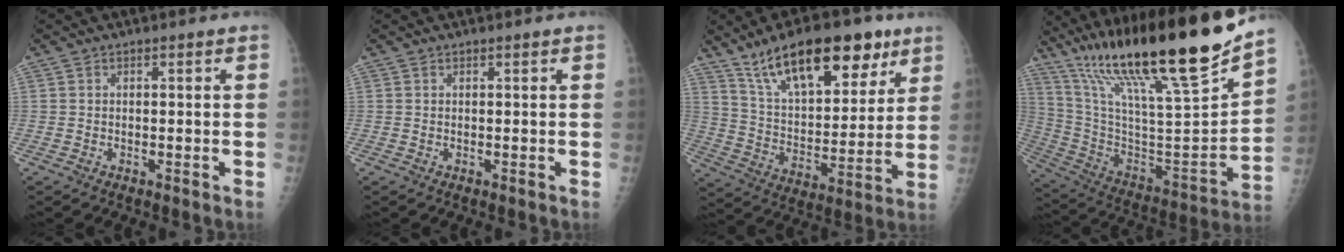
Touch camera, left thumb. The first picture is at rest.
{"total": 0.0}
{"total": 21.7, "force": [13.7, 9.3, 14.1], "torque": [-0.184, -0.045, 0.234]}
{"total": 30.5, "force": [22.4, 2.9, 20.4], "torque": [-0.330, -0.090, 0.386]}